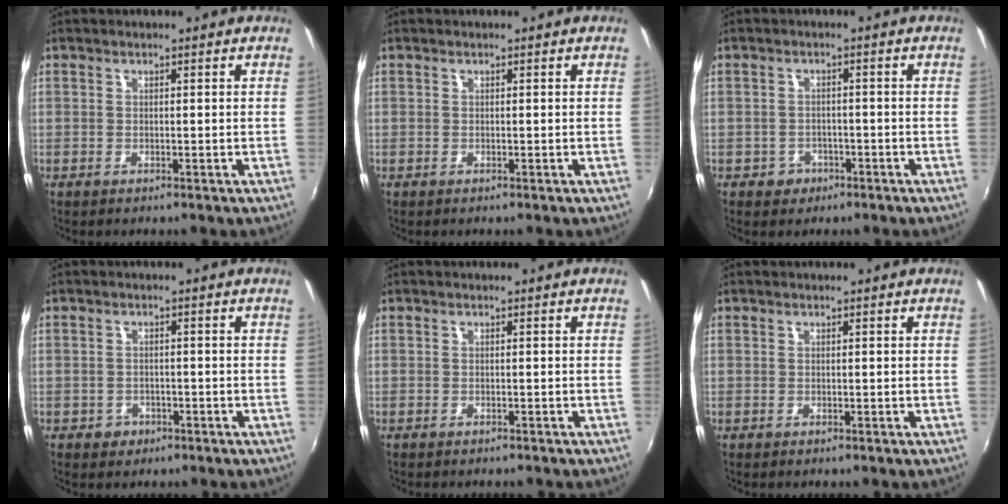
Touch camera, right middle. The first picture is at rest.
{"total": 0.0}
{"total": 3.5, "force": [-1.8, 2.9, 0.5], "torque": [-0.017, 0.004, -0.026]}
{"total": 2.6, "force": [-1.3, 2.2, 0.5], "torque": [-0.014, 0.000, -0.019]}
{"total": 1.2, "force": [-1.1, 0.4, 0.3], "torque": [-0.009, -0.006, -0.015]}
{"total": 0.0}